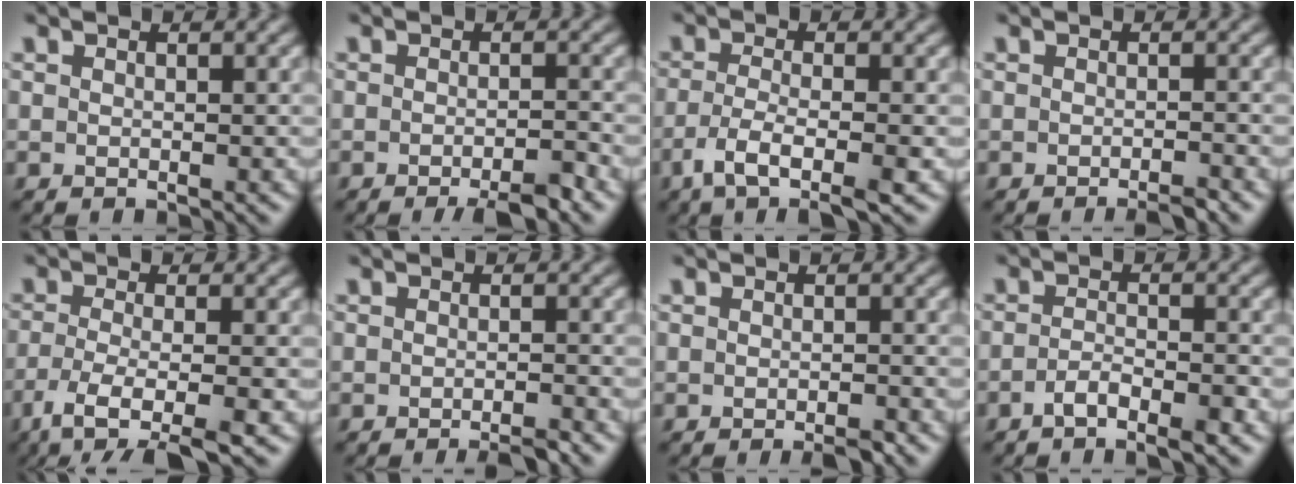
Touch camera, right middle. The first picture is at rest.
{"total": 3.2, "force": [-2.3, 0.7, 2.1], "torque": [-0.030, 0.003, -0.033]}
{"total": 4.2, "force": [-2.2, 1.0, 3.4], "torque": [-0.075, -0.006, -0.047]}
{"total": 1.5, "force": [-1.2, 0.1, 0.8], "torque": [-0.011, 0.002, -0.018]}
{"total": 5.4, "force": [-3.2, 1.1, 4.2], "torque": [-0.078, -0.006, -0.065]}
{"total": 1.9, "force": [-1.6, 0.1, 1.0], "torque": [-0.013, 0.001, -0.022]}
{"total": 1.5, "force": [-1.1, 0.4, 1.0], "torque": [-0.014, 0.000, -0.014]}
{"total": 2.7, "force": [-1.7, 0.7, 1.9], "torque": [-0.036, 0.006, -0.033]}